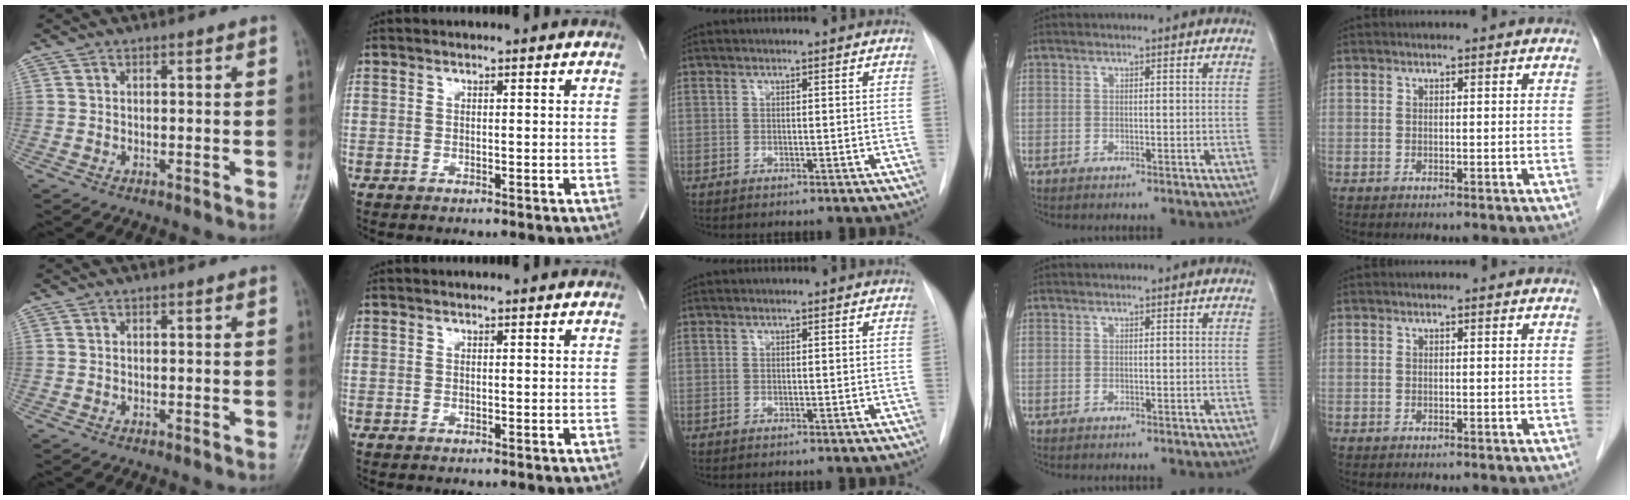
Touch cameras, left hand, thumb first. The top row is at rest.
{}